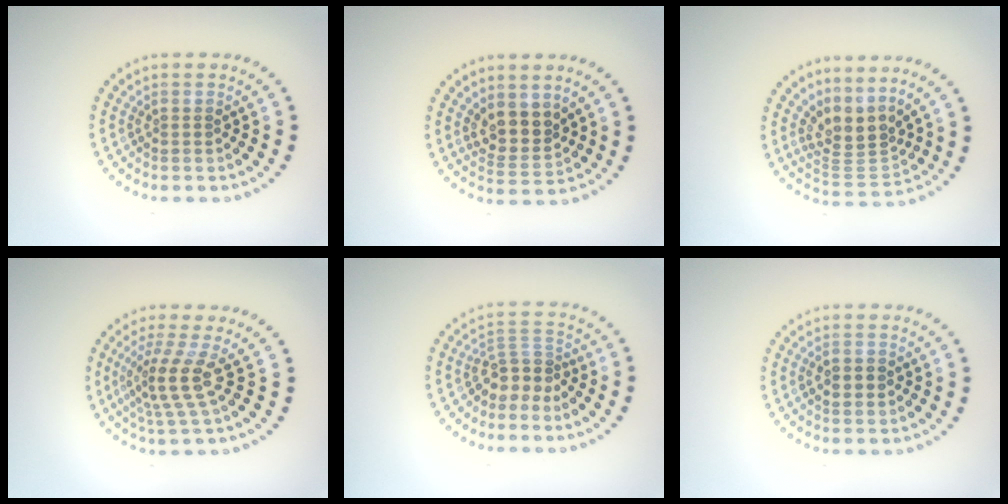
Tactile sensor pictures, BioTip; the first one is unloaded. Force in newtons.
{"total": 3.1, "press": 2.6, "slide": 1.7}
{"total": 3.6, "press": 2.6, "slide": 2.5}
{"total": 3.7, "press": 2.6, "slide": 2.6}
{"total": 2.8, "press": 2.0, "slide": 2.0}
{"total": 2.3, "press": 2.3, "slide": 0.0}